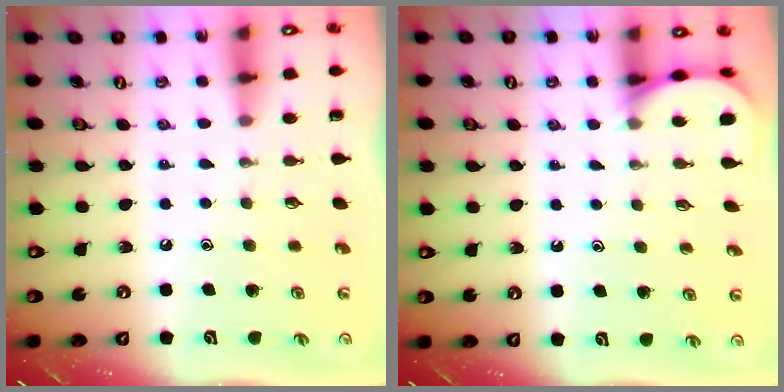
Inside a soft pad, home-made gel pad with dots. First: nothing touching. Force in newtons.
{"total": 3.8, "press": 3.8, "slide": 0.4}